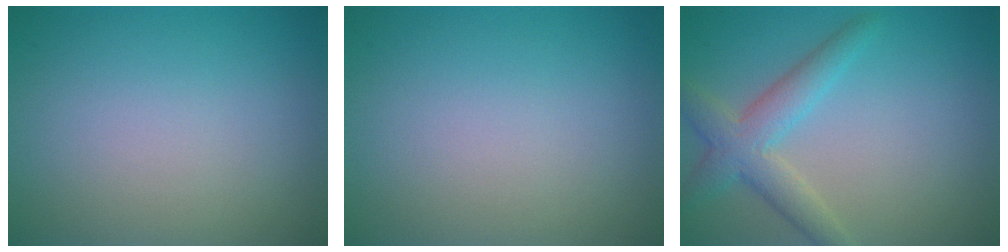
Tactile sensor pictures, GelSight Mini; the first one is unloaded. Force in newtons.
{"total": 0.0}
{"total": 4.0, "press": 4.0, "slide": 0.1}